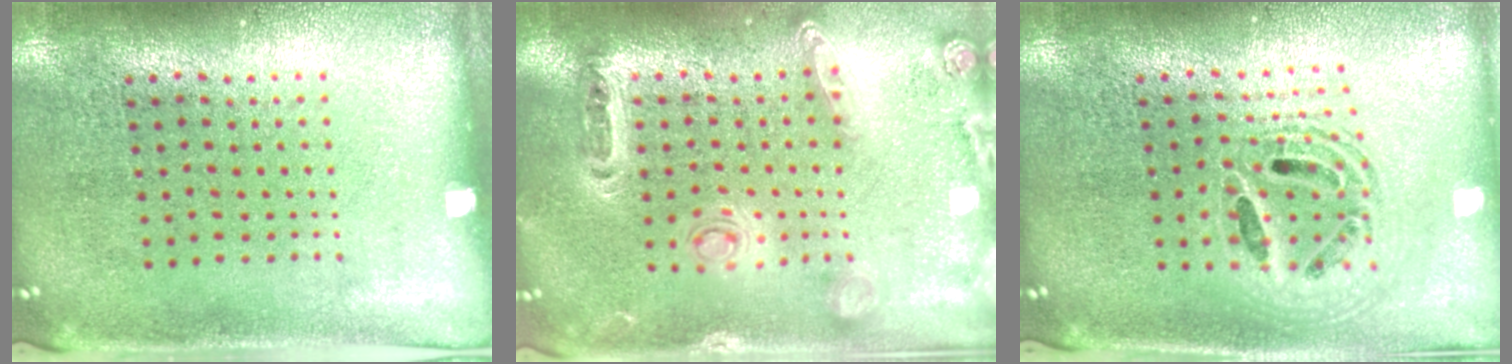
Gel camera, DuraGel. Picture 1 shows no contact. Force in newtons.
{"total": 1.4, "press": 1.4, "slide": 0.3}
{"total": 1.9, "press": 1.5, "slide": 1.1}